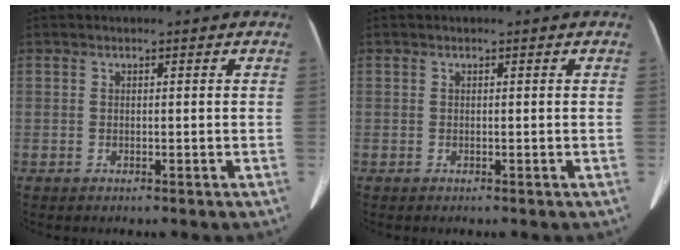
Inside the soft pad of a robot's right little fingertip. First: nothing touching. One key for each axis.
{"total": 0.0}